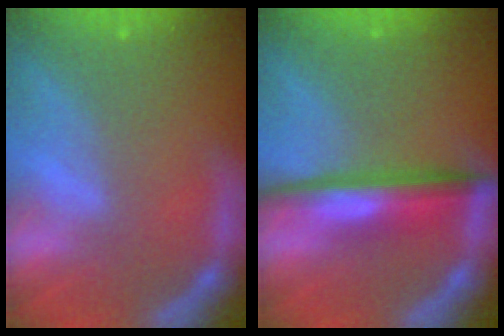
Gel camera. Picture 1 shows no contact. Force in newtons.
{"total": 5.0}